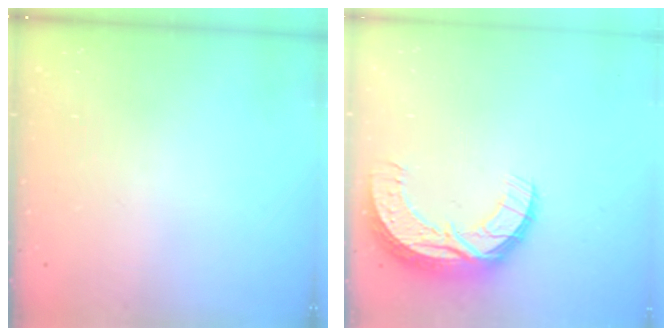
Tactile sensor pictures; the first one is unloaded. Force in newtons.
{"total": 12.5, "press": 12.5, "slide": 0.7}